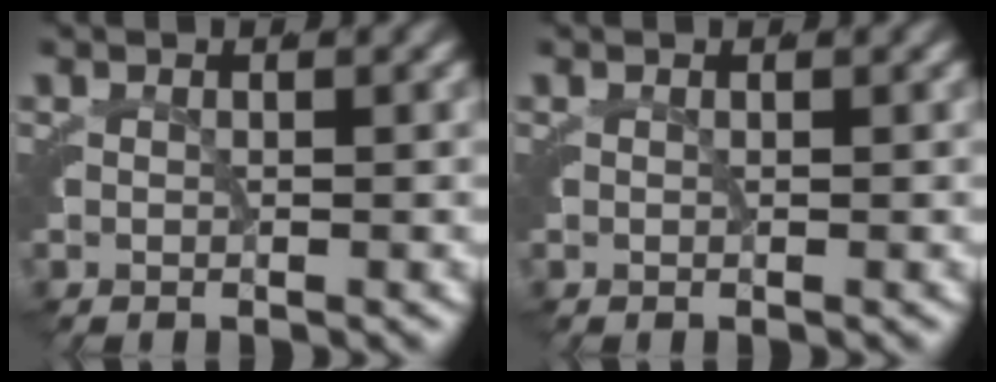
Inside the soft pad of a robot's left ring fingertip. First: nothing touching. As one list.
[{"total": 0.0}]